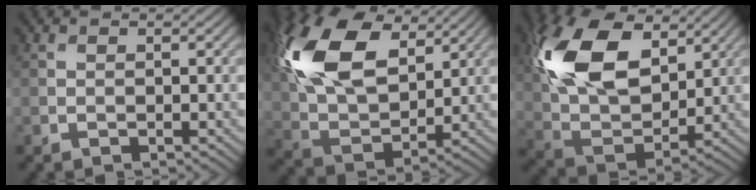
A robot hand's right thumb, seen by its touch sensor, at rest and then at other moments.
{"total": 16.4, "force": [6.7, 9.4, 11.6], "torque": [-0.272, 0.025, 0.123]}
{"total": 15.8, "force": [6.2, 9.2, 11.3], "torque": [-0.254, 0.019, 0.114]}